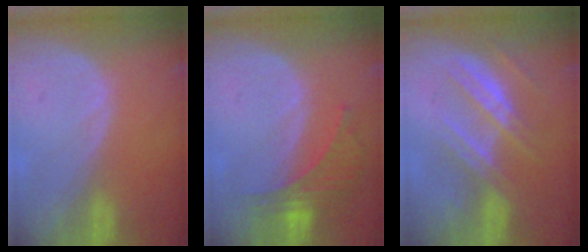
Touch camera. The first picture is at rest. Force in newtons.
{"total": 6.2, "press": 5.8, "slide": 2.2}
{"total": 7.4, "press": 6.7, "slide": 3.1}